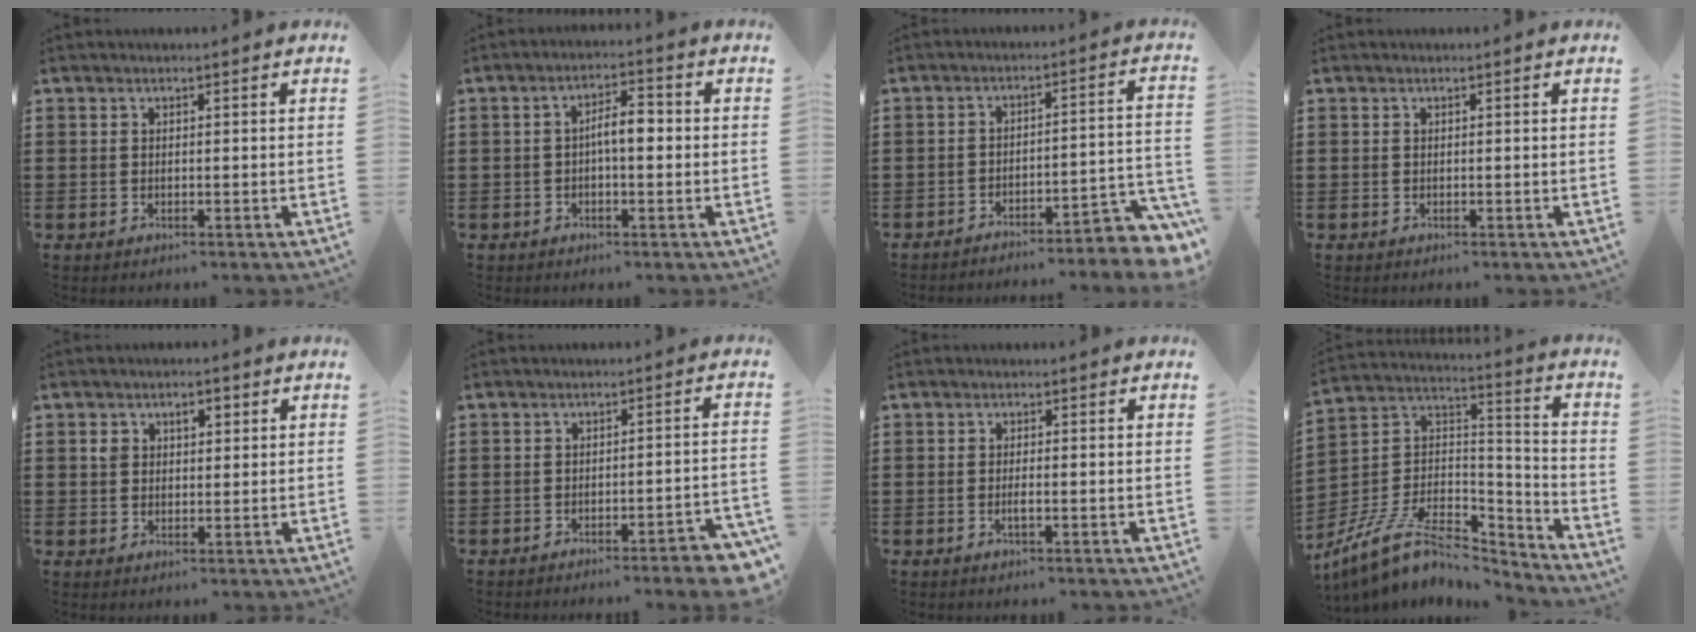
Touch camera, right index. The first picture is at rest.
{"total": 4.1, "force": [-0.3, 1.3, 3.9], "torque": [-0.071, 0.010, -0.008]}
{"total": 4.4, "force": [-4.1, 0.1, 1.7], "torque": [-0.030, -0.010, -0.085]}
{"total": 0.0}
{"total": 2.7, "force": [1.0, 2.0, 1.6], "torque": [-0.030, 0.008, 0.012]}
{"total": 3.9, "force": [-3.3, -0.1, 2.1], "torque": [-0.035, -0.010, -0.064]}
{"total": 1.4, "force": [-0.5, 0.0, 1.3], "torque": [-0.031, -0.007, -0.011]}
{"total": 10.6, "force": [-7.1, 5.1, 6.0], "torque": [-0.130, 0.012, -0.136]}